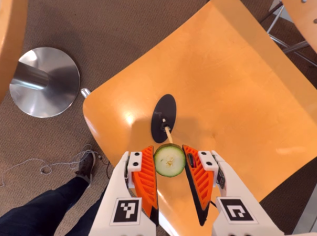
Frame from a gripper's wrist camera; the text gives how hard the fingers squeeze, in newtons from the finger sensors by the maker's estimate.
{"total": 9.6, "left": 9.6, "right": 9.5}